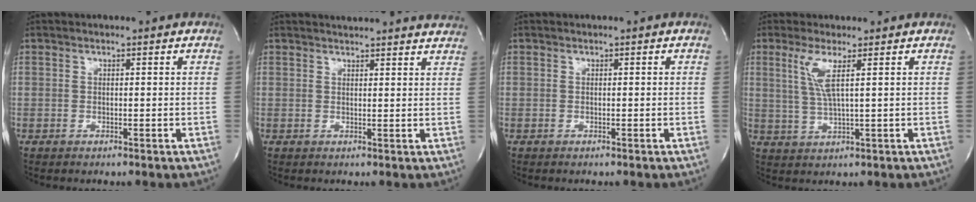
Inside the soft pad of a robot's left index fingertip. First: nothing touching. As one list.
[{"total": 12.4, "force": [12.1, 0.8, 2.8], "torque": [-0.030, -0.012, 0.130]}, {"total": 0.0}, {"total": 4.3, "force": [1.6, -0.1, 4.0], "torque": [-0.092, -0.006, 0.037]}]